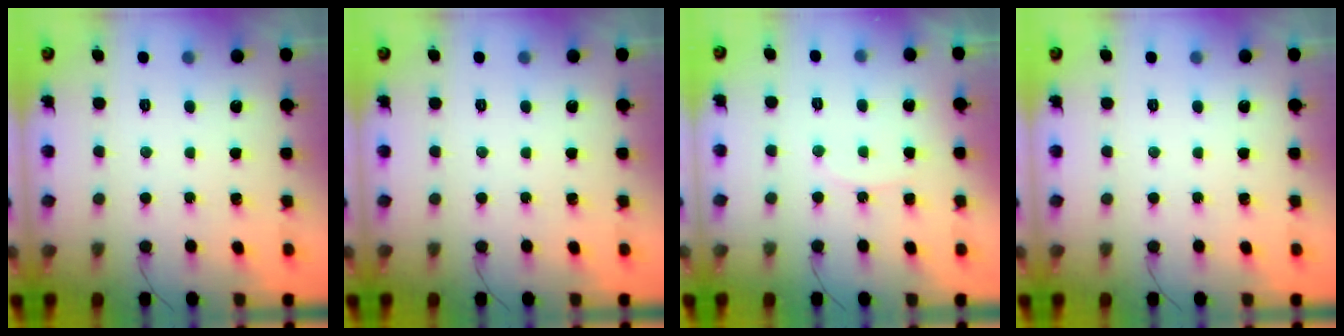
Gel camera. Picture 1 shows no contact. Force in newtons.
{"total": 0.0}
{"total": 5.1, "press": 5.0, "slide": 0.4}
{"total": 0.0}